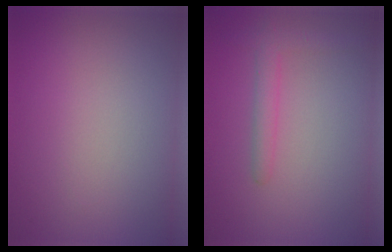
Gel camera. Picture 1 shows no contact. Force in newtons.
{"total": 2.0, "press": 2.0, "slide": 0.2}